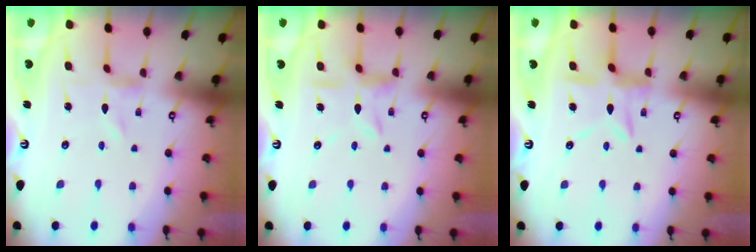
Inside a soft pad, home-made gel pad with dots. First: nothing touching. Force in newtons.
{"total": 9.0, "press": 9.0, "slide": 0.8}
{"total": 9.1, "press": 9.0, "slide": 0.8}